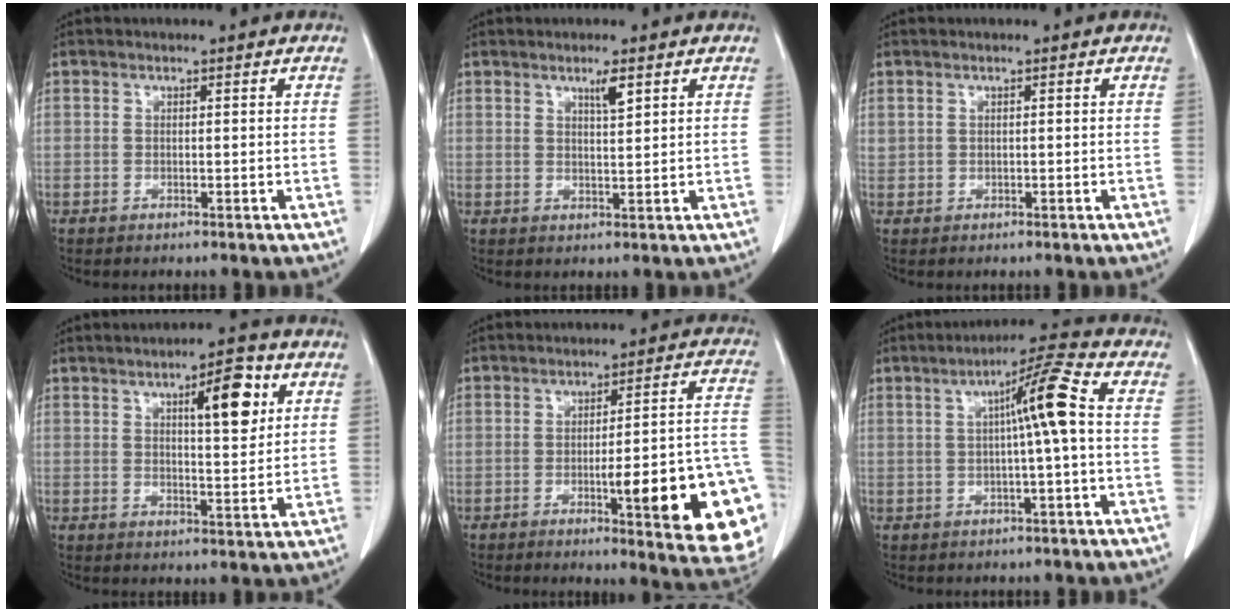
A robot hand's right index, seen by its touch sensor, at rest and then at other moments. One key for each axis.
{"total": 2.5, "fx": 1.5, "fy": 0.2, "fz": 2.0, "tx": -0.038, "ty": -0.004, "tz": 0.028}
{"total": 0.6, "fx": 0.4, "fy": 0.5, "fz": 0.1, "tx": 0.004, "ty": 0.008, "tz": 0.009}
{"total": 7.8, "fx": 3.2, "fy": 1.8, "fz": 6.9, "tx": -0.102, "ty": 0.003, "tz": 0.047}
{"total": 19.3, "fx": -6.1, "fy": 2.2, "fz": 18.2, "tx": -0.126, "ty": 0.018, "tz": -0.065}
{"total": 7.5, "fx": 0.7, "fy": -0.4, "fz": 7.5, "tx": -0.120, "ty": 0.016, "tz": 0.008}